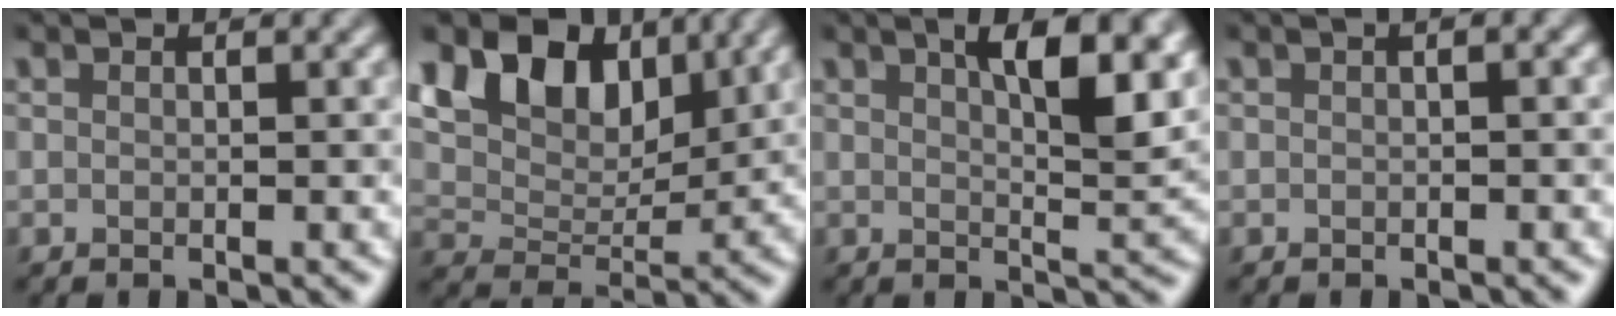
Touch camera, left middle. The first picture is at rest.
{"total": 8.8, "force": [4.9, 5.4, 4.9], "torque": [-0.091, 0.004, 0.074]}
{"total": 7.2, "force": [3.0, 2.2, 6.1], "torque": [-0.077, 0.005, 0.046]}
{"total": 0.9, "force": [0.1, 0.1, 0.9], "torque": [-0.015, 0.004, -0.001]}